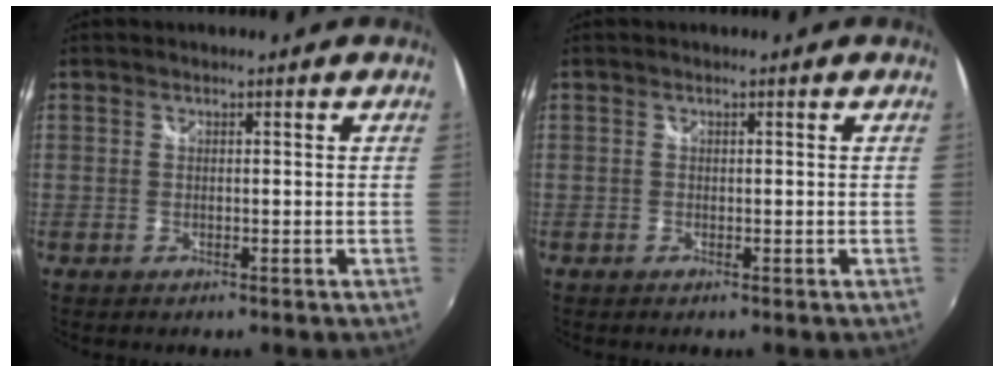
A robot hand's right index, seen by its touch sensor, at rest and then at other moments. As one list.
[{"total": 0.0}]